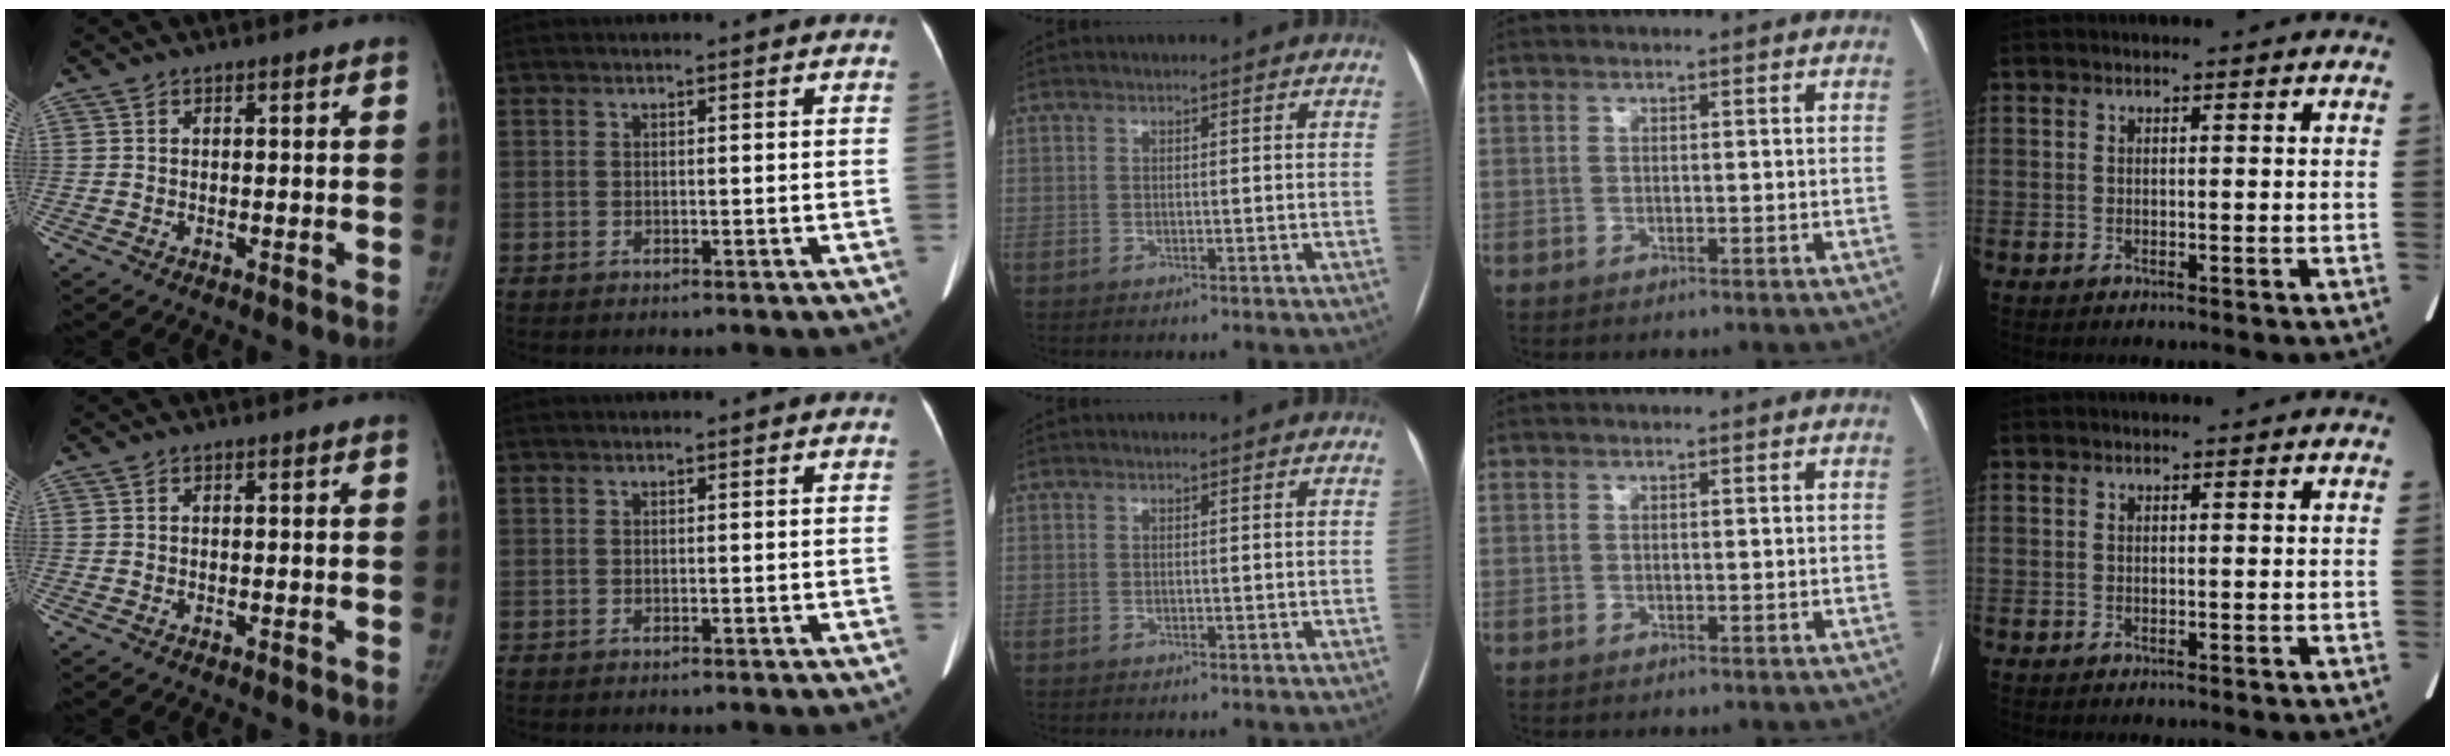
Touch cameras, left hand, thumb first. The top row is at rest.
{}